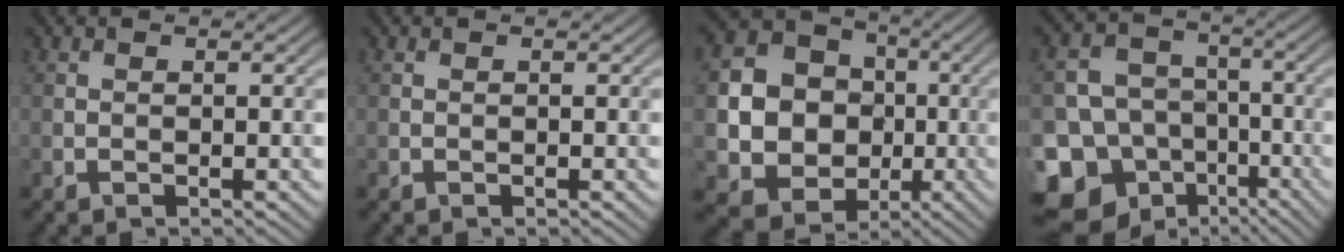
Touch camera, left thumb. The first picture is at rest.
{"total": 0.0}
{"total": 13.9, "force": [-0.6, 12.3, 6.5], "torque": [-0.180, -0.022, -0.017]}
{"total": 15.7, "force": [-8.7, 12.3, 4.7], "torque": [-0.144, -0.042, -0.134]}